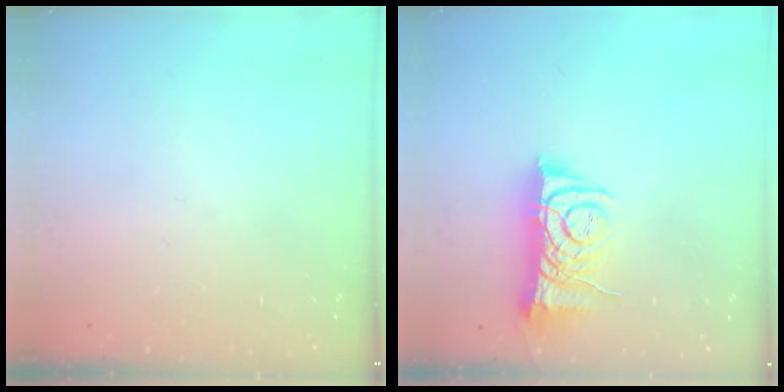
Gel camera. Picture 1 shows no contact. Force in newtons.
{"total": 8.8, "press": 8.8, "slide": 0.6}